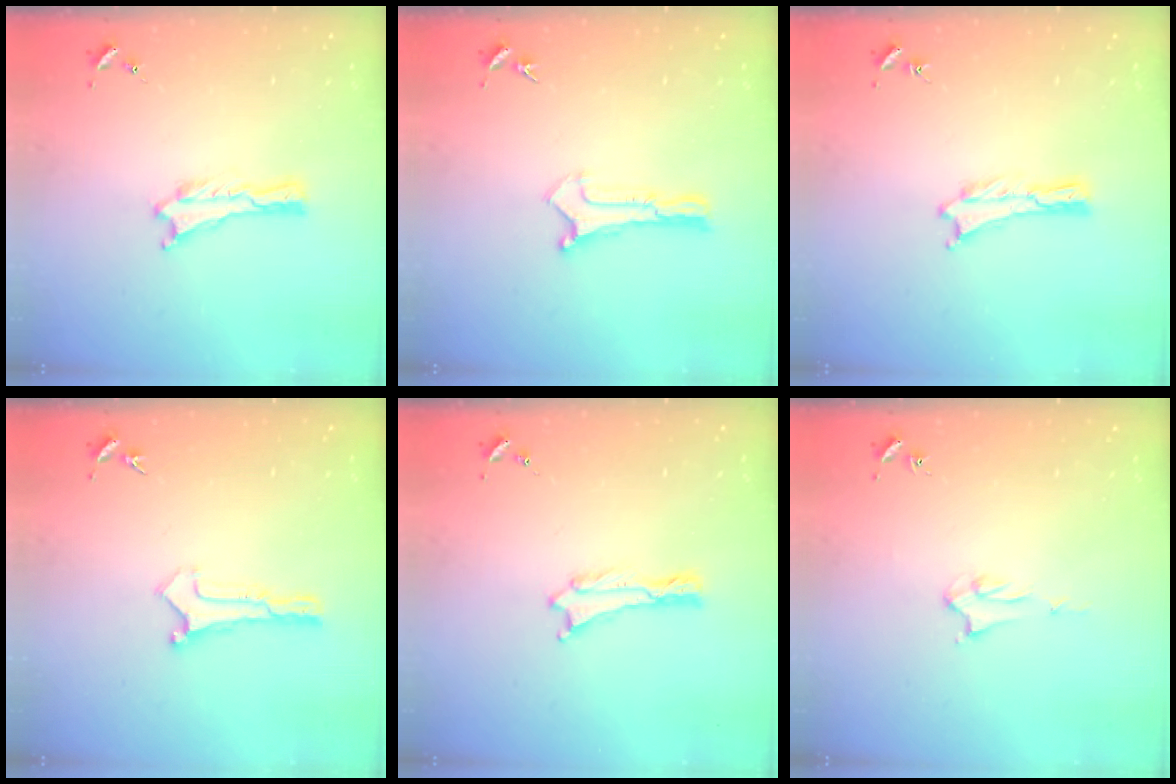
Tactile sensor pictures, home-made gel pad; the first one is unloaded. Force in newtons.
{"total": 0.0}
{"total": 0.0}
{"total": 0.0}
{"total": 0.0}
{"total": 1.9, "press": 1.9, "slide": 0.1}